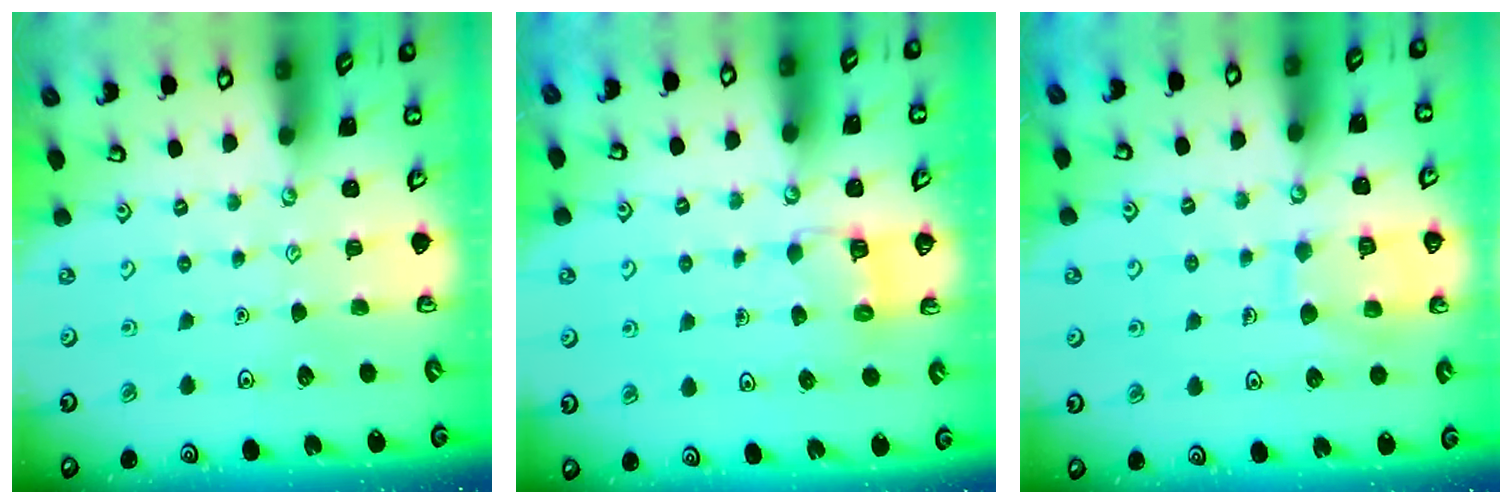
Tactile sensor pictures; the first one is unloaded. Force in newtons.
{"total": 2.8, "press": 2.8, "slide": 0.2}
{"total": 9.9, "press": 9.9, "slide": 0.9}